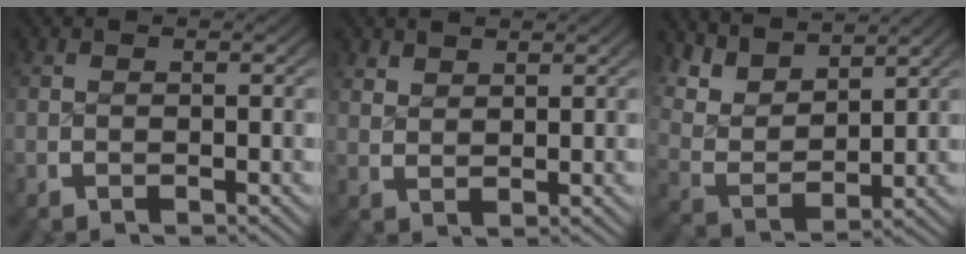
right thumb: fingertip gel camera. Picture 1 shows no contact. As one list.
[{"total": 1.8, "force": [1.8, 0.3, 0.2], "torque": [0.002, 0.000, 0.041]}, {"total": 7.0, "force": [3.3, 4.4, 4.4], "torque": [-0.101, -0.006, 0.063]}]